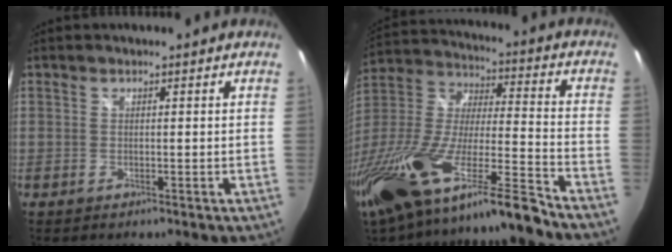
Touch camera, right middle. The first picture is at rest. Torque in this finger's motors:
{"motor_torque": [1.13, -1.01, 0.79, 0.21]}